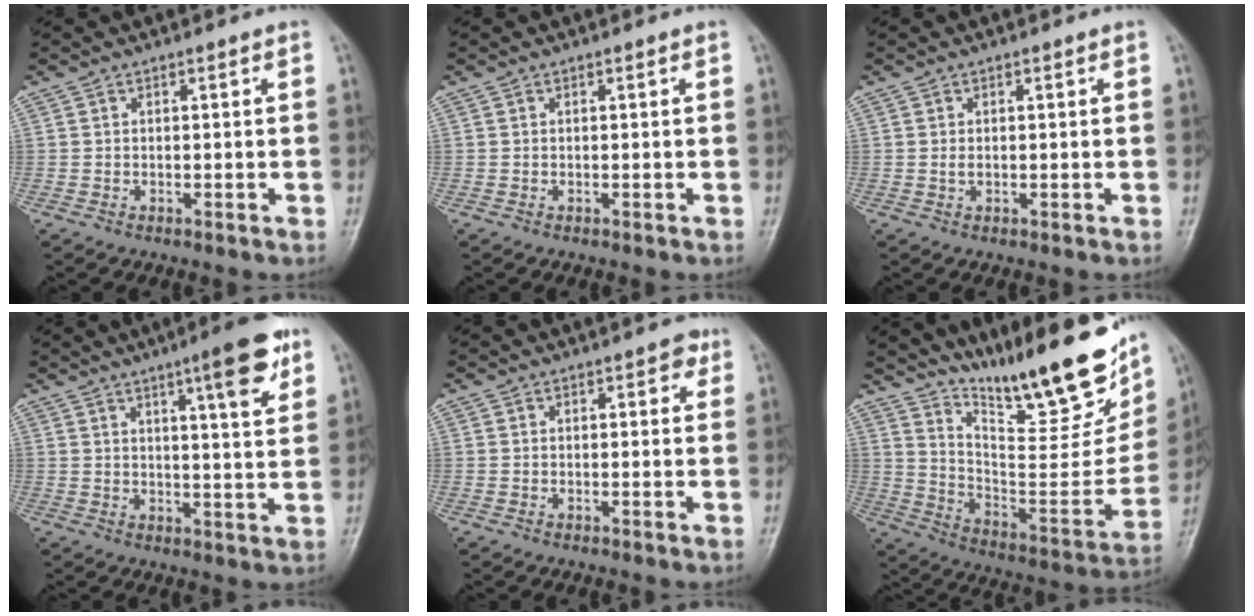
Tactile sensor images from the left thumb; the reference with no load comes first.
{"total": 0.0}
{"total": 1.2, "force": [0.3, 0.6, 1.0], "torque": [-0.017, 0.002, 0.008]}
{"total": 10.5, "force": [5.7, 1.9, 8.5], "torque": [-0.106, -0.026, 0.076]}
{"total": 2.3, "force": [1.2, 1.2, 1.6], "torque": [-0.007, 0.000, 0.010]}
{"total": 25.8, "force": [19.0, 6.2, 16.4], "torque": [-0.215, -0.102, 0.299]}